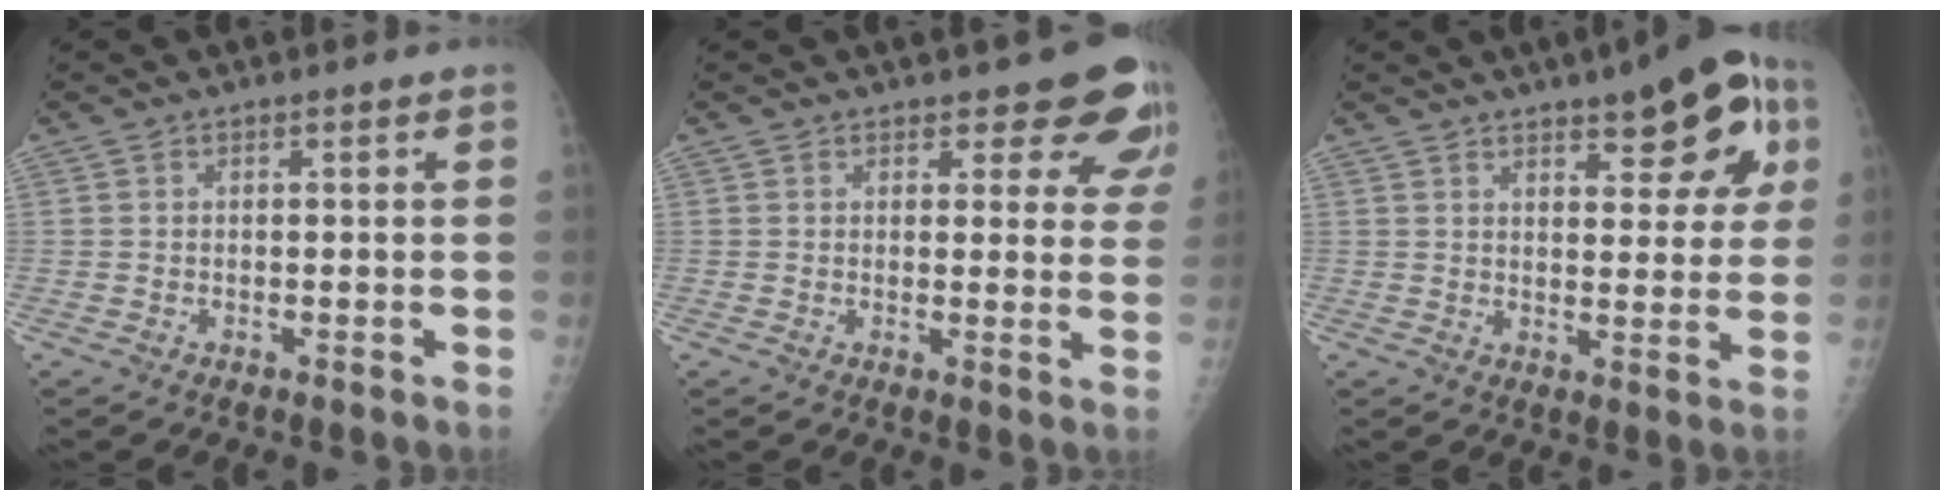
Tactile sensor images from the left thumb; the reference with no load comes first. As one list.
[{"total": 9.6, "force": [7.4, 3.8, 4.7], "torque": [-0.009, -0.038, 0.071]}, {"total": 14.1, "force": [6.7, 5.4, 11.2], "torque": [-0.100, -0.012, 0.083]}]